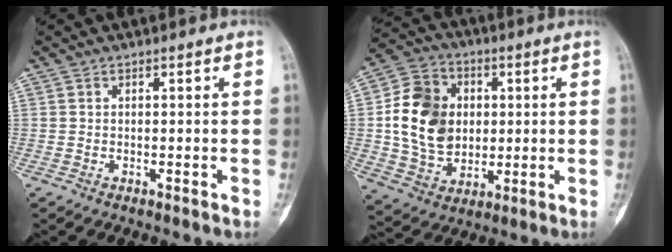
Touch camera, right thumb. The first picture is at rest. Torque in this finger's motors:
{"motor_torque": [0.98, 1.63, 0.58, -0.60, 0.05]}